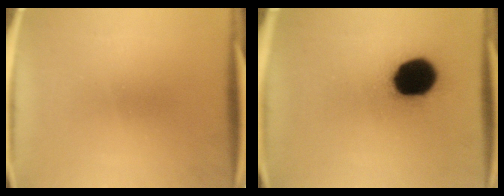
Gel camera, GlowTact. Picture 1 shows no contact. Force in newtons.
{"total": 18.0}